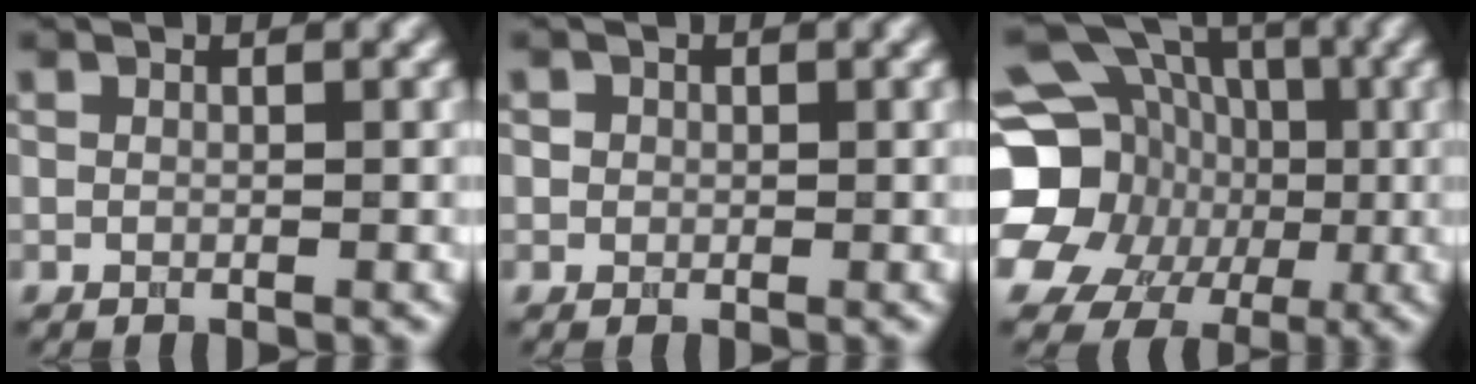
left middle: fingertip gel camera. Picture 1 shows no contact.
{"total": 1.3, "force": [0.5, 1.1, 0.5], "torque": [-0.004, 0.004, 0.008]}
{"total": 21.0, "force": [-2.8, 18.8, 9.0], "torque": [-0.195, 0.002, -0.077]}